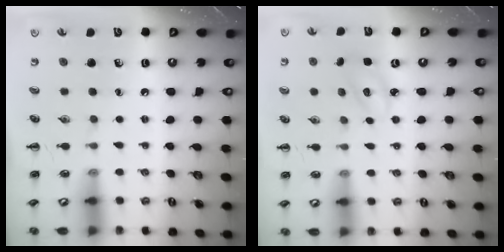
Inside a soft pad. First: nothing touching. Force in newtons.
{"total": 4.3, "press": 4.3, "slide": 0.8}